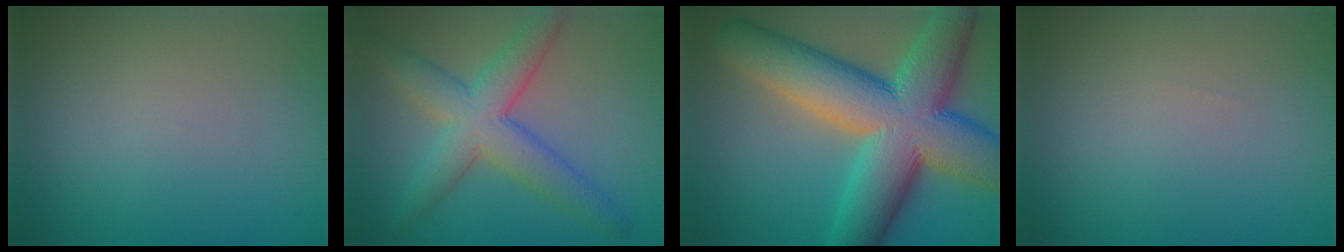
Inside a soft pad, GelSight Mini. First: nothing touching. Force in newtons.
{"total": 6.4, "press": 6.4, "slide": 0.2}
{"total": 15.0, "press": 14.9, "slide": 0.5}
{"total": 0.0}